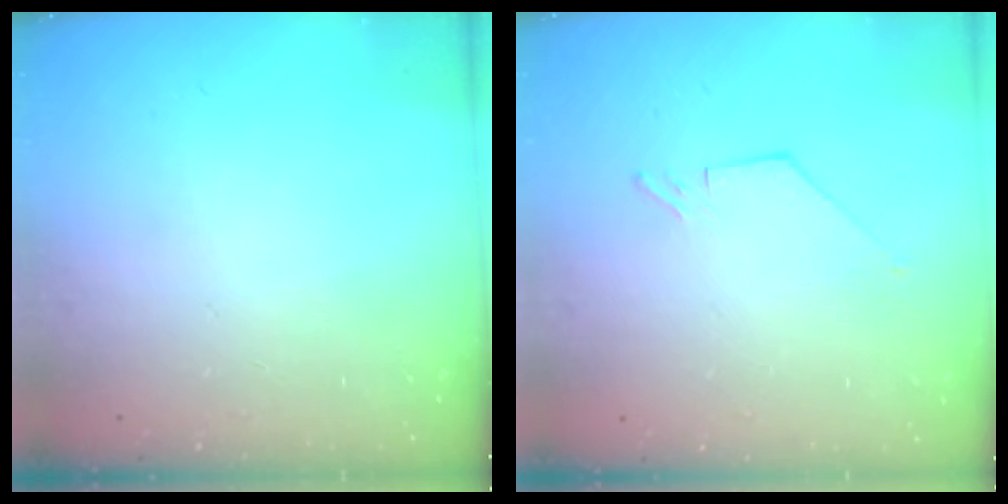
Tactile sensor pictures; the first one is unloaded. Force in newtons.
{"total": 1.2, "press": 1.1, "slide": 0.1}